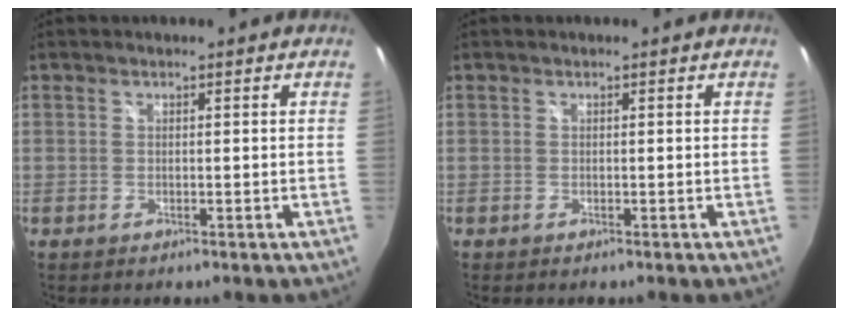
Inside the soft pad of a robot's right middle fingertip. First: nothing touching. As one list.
[{"total": 0.0}]